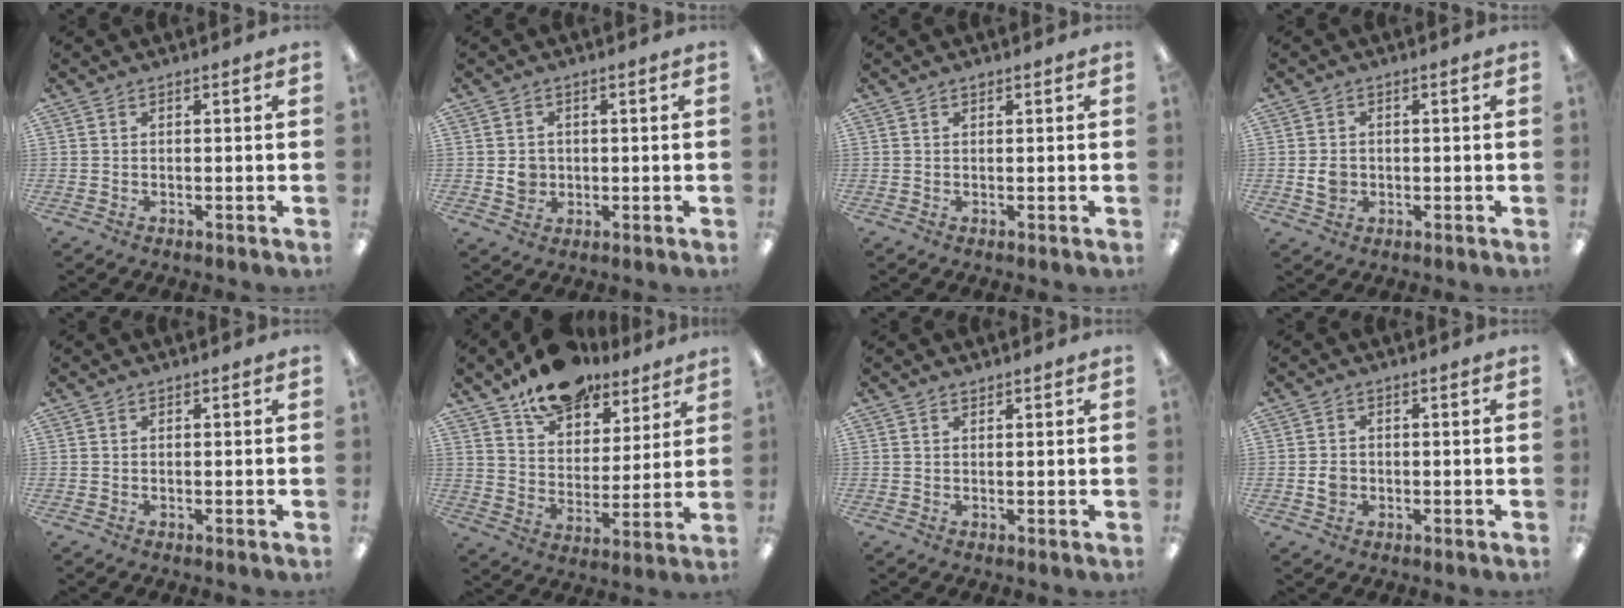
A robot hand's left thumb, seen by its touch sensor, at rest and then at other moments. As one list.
[{"total": 3.5, "force": [0.2, 3.3, 1.2], "torque": [-0.009, 0.000, 0.001]}, {"total": 0.7, "force": [0.5, 0.3, 0.3], "torque": [-0.008, 0.001, 0.010]}, {"total": 3.3, "force": [-0.2, 2.8, 1.8], "torque": [-0.023, 0.002, -0.006]}, {"total": 0.0}, {"total": 14.7, "force": [11.7, 7.3, 5.1], "torque": [-0.082, -0.076, 0.213]}, {"total": 0.9, "force": [0.8, 0.2, 0.1], "torque": [-0.003, -0.001, 0.016]}, {"total": 2.7, "force": [-0.4, 2.2, 1.4], "torque": [-0.017, 0.001, -0.010]}]